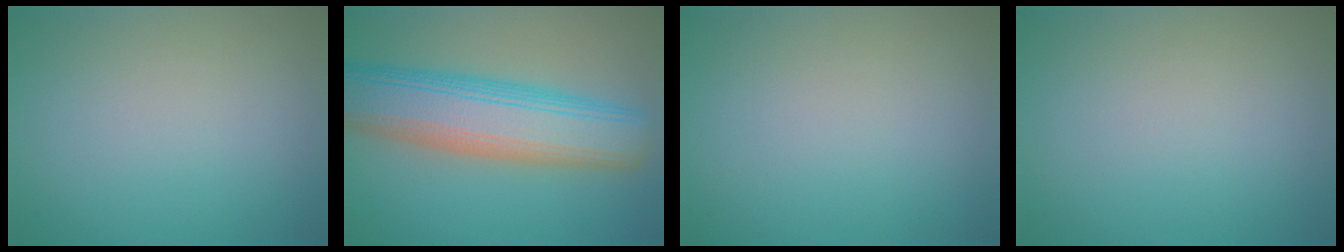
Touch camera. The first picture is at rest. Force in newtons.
{"total": 10.4, "press": 10.4, "slide": 0.4}
{"total": 0.0}
{"total": 0.0}